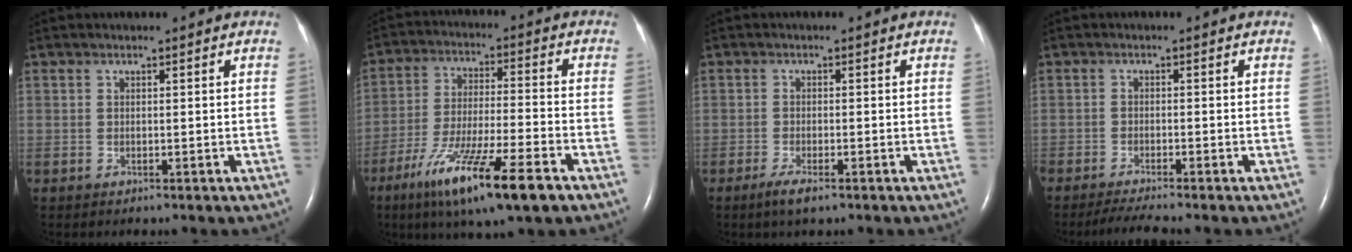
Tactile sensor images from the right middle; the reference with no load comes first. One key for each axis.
{"total": 15.4, "fx": -9.0, "fy": 1.0, "fz": 12.4, "tx": -0.229, "ty": -0.038, "tz": -0.156}
{"total": 2.7, "fx": -1.7, "fy": 0.4, "fz": 2.0, "tx": -0.044, "ty": -0.007, "tz": -0.035}
{"total": 4.0, "fx": -3.5, "fy": -0.5, "fz": 2.0, "tx": -0.039, "ty": -0.014, "tz": -0.063}